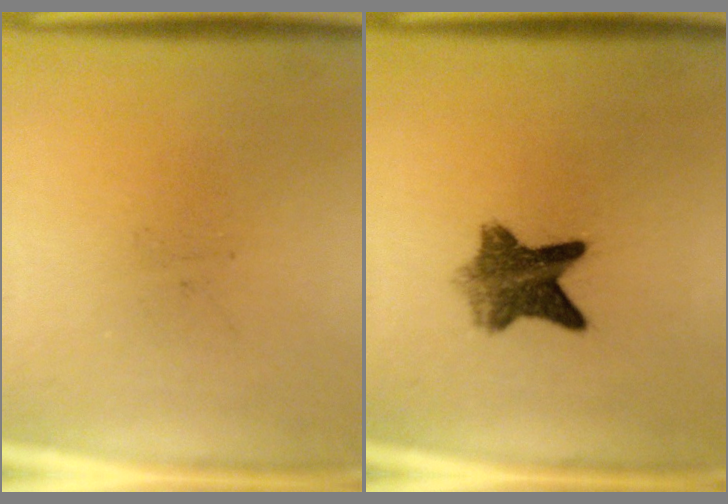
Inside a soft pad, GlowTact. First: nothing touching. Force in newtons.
{"total": 6.8}